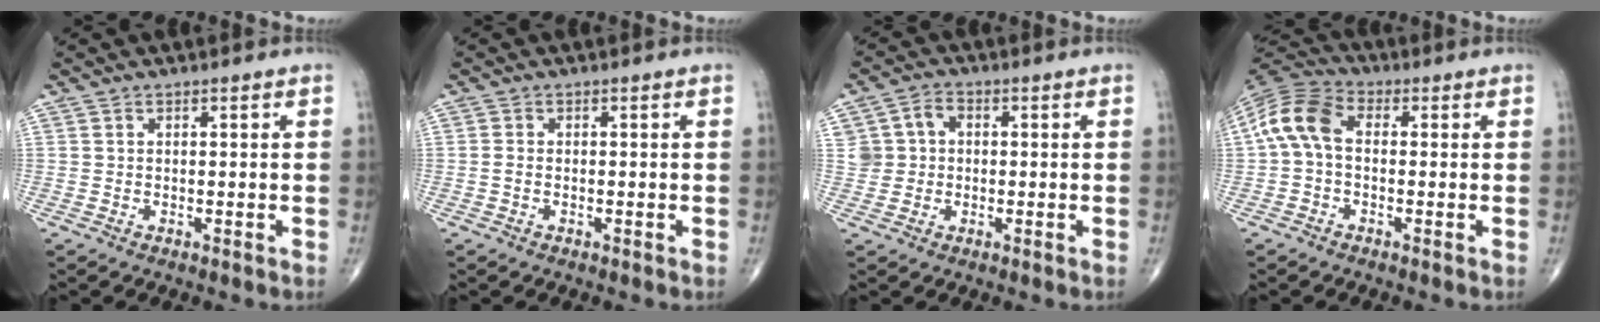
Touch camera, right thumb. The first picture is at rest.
{"total": 1.0, "force": [-0.3, 0.6, 0.7], "torque": [-0.017, -0.001, -0.006]}
{"total": 5.2, "force": [0.5, 4.7, 2.1], "torque": [-0.020, 0.013, 0.005]}
{"total": 9.4, "force": [0.2, 6.0, 7.2], "torque": [-0.144, 0.027, -0.012]}